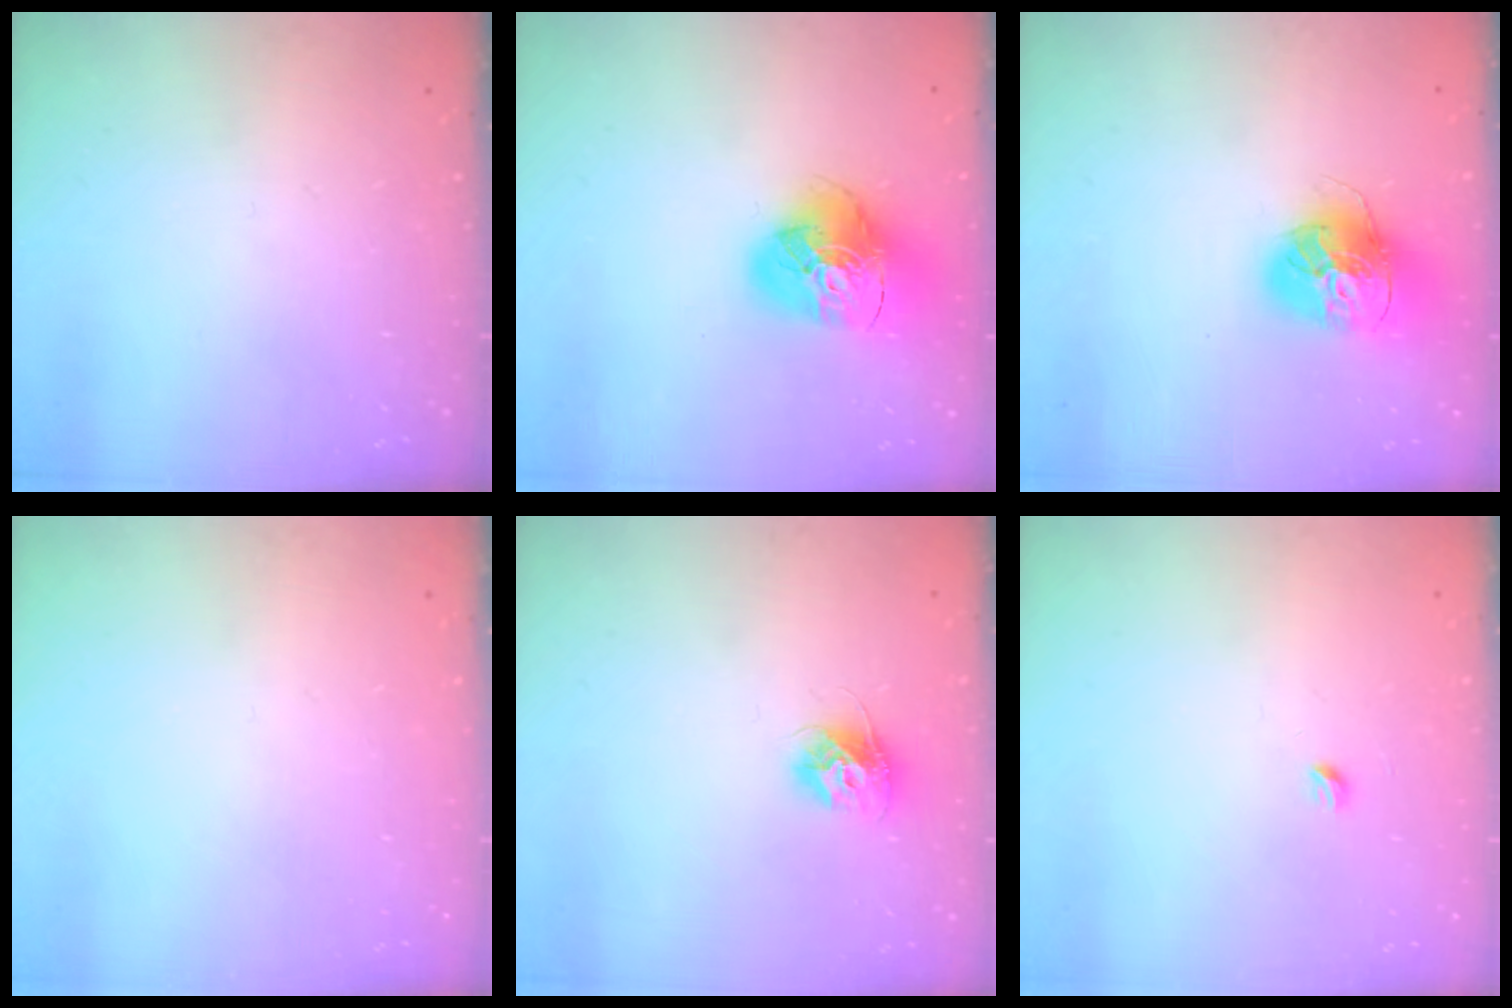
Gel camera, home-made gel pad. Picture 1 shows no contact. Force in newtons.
{"total": 17.2, "press": 17.0, "slide": 1.9}
{"total": 16.8, "press": 16.7, "slide": 1.9}
{"total": 0.0}
{"total": 9.5, "press": 9.5, "slide": 0.2}
{"total": 2.9, "press": 2.9, "slide": 0.4}